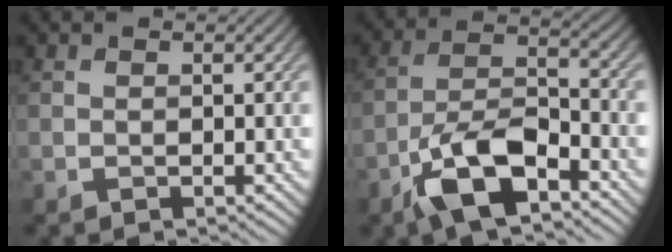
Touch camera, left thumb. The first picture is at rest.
{"total": 10.9, "force": [-6.4, 4.2, 7.7], "torque": [-0.144, 0.003, -0.135]}